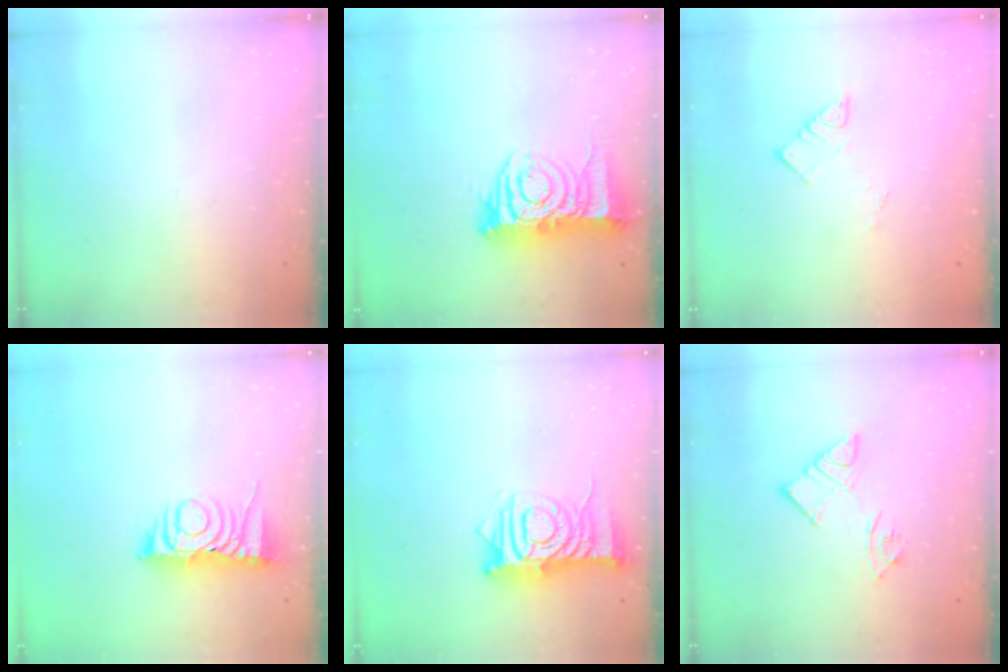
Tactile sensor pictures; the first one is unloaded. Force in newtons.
{"total": 11.9, "press": 11.9, "slide": 1.2}
{"total": 4.1, "press": 4.1, "slide": 0.2}
{"total": 7.7, "press": 7.7, "slide": 0.7}
{"total": 11.6, "press": 11.6, "slide": 1.1}
{"total": 8.4, "press": 8.4, "slide": 0.6}